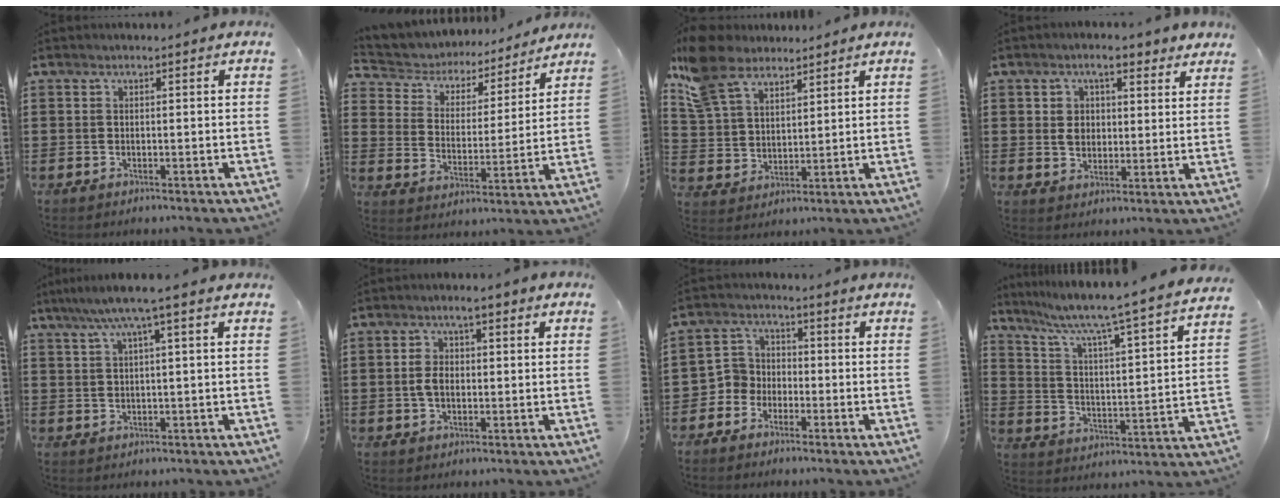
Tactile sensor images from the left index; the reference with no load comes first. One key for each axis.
{"total": 4.5, "fx": 4.3, "fy": 1.3, "fz": 0.2, "tx": -0.033, "ty": -0.036, "tz": 0.068}
{"total": 9.5, "fx": 7.4, "fy": 4.7, "fz": 3.8, "tx": -0.115, "ty": -0.007, "tz": 0.141}
{"total": 5.3, "fx": 2.9, "fy": 3.3, "fz": 2.9, "tx": -0.063, "ty": 0.005, "tz": 0.049}
{"total": 4.6, "fx": 2.2, "fy": -0.3, "fz": 4.0, "tx": -0.082, "ty": 0.003, "tz": 0.033}
{"total": 4.3, "fx": 0.2, "fy": 2.2, "fz": 3.6, "tx": -0.080, "ty": 0.008, "tz": -0.002}
{"total": 3.4, "fx": -2.4, "fy": 2.5, "fz": 0.3, "tx": -0.025, "ty": 0.004, "tz": -0.056}
{"total": 5.2, "fx": 4.5, "fy": -0.7, "fz": 2.6, "tx": -0.074, "ty": -0.053, "tz": 0.063}